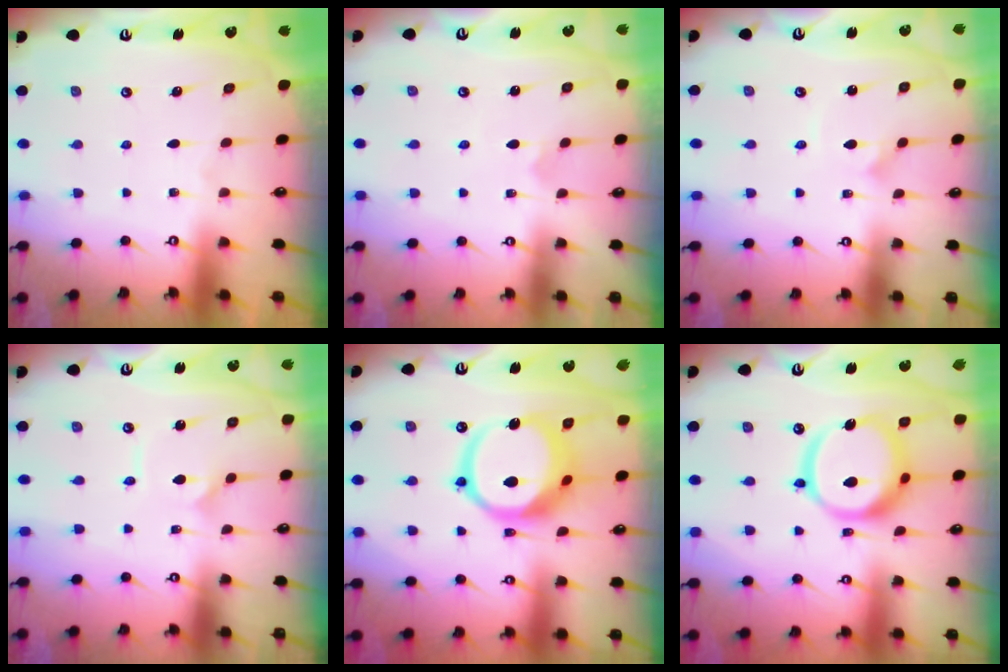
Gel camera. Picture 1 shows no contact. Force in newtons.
{"total": 1.7, "press": 1.7, "slide": 0.1}
{"total": 1.3, "press": 1.3, "slide": 0.0}
{"total": 2.6, "press": 2.6, "slide": 0.3}
{"total": 15.2, "press": 15.1, "slide": 1.8}
{"total": 16.3, "press": 16.2, "slide": 1.7}